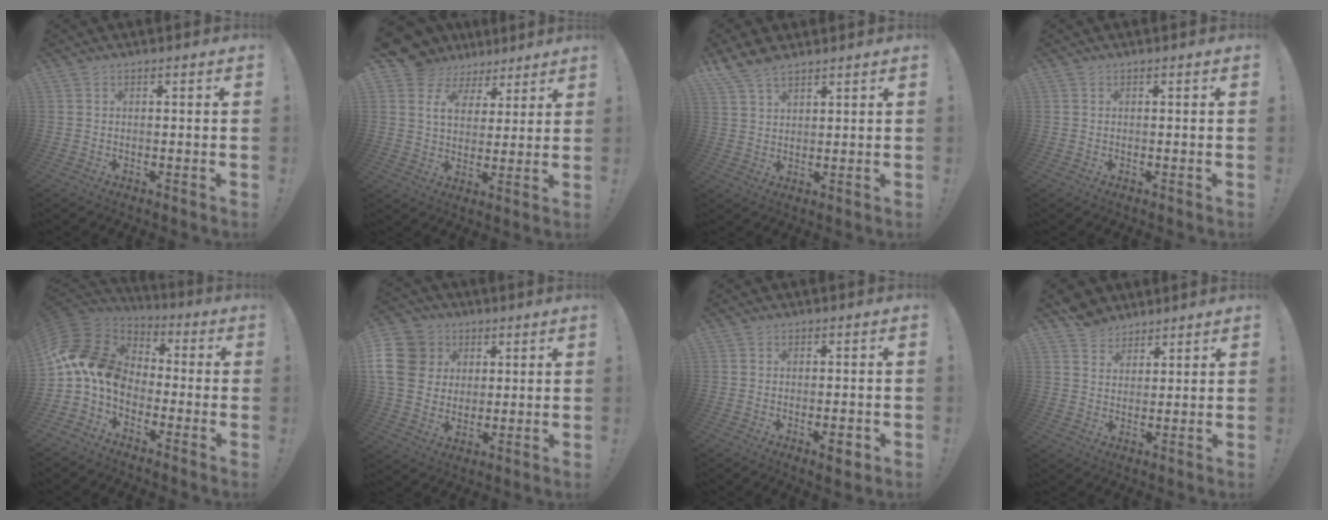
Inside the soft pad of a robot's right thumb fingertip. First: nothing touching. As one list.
[{"total": 9.8, "force": [6.0, 6.6, 3.9], "torque": [-0.070, -0.044, 0.117]}, {"total": 6.6, "force": [5.2, 2.8, 2.8], "torque": [-0.050, -0.024, 0.101]}, {"total": 0.0}, {"total": 14.6, "force": [-0.6, 10.3, 10.3], "torque": [-0.201, 0.014, -0.010]}, {"total": 16.1, "force": [4.1, 13.6, 7.6], "torque": [-0.129, -0.012, 0.089]}, {"total": 3.0, "force": [-1.2, 1.1, 2.6], "torque": [-0.028, 0.002, -0.018]}, {"total": 7.3, "force": [5.4, 4.9, 0.4], "torque": [-0.014, -0.041, 0.108]}]